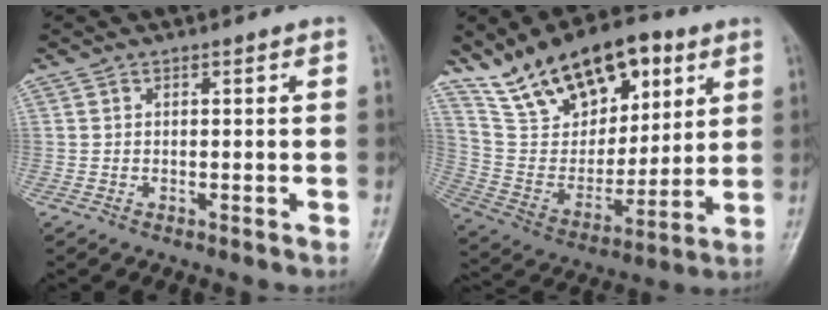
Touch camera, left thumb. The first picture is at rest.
{"total": 21.4, "force": [12.4, 11.5, 13.1], "torque": [-0.172, -0.045, 0.226]}